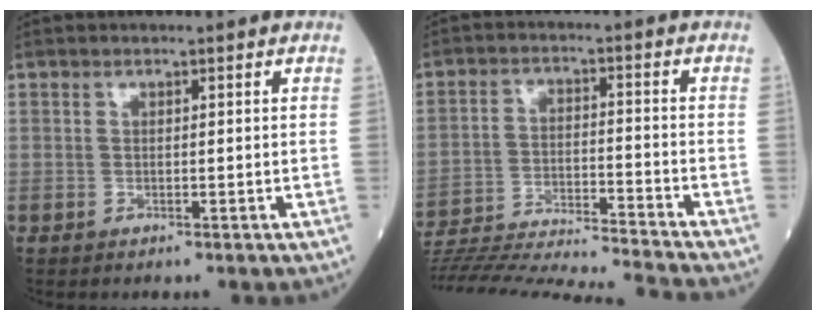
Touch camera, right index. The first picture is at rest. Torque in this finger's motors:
{"motor_torque": [-1.09, -1.05, 0.11, 0.19]}